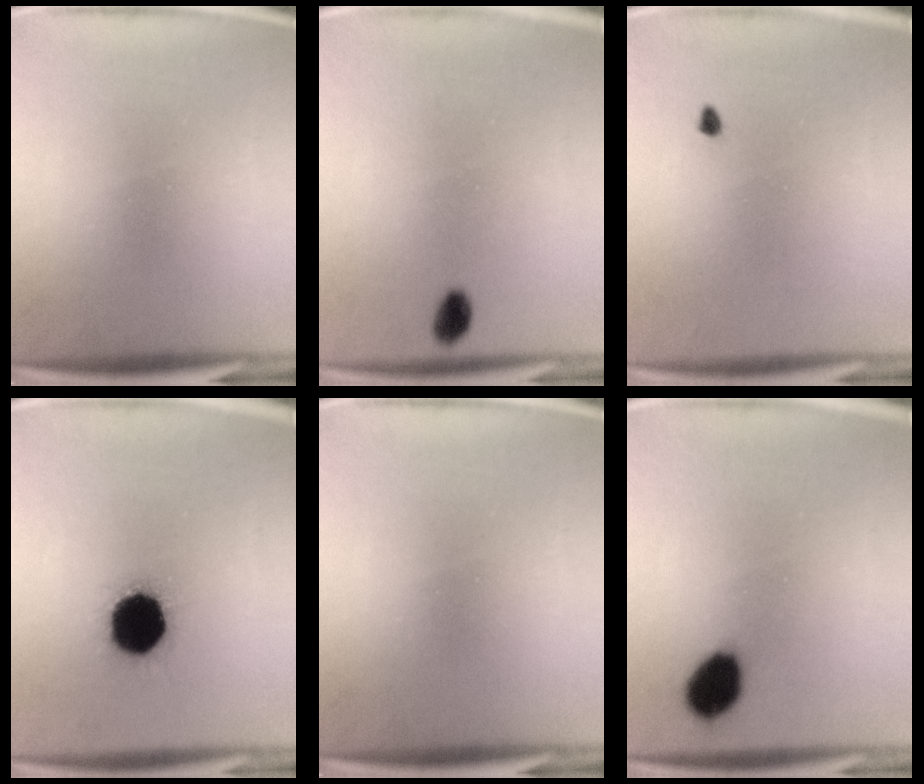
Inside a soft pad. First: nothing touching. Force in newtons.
{"total": 2.7}
{"total": 0.7}
{"total": 17.0}
{"total": 0.0}
{"total": 8.0}